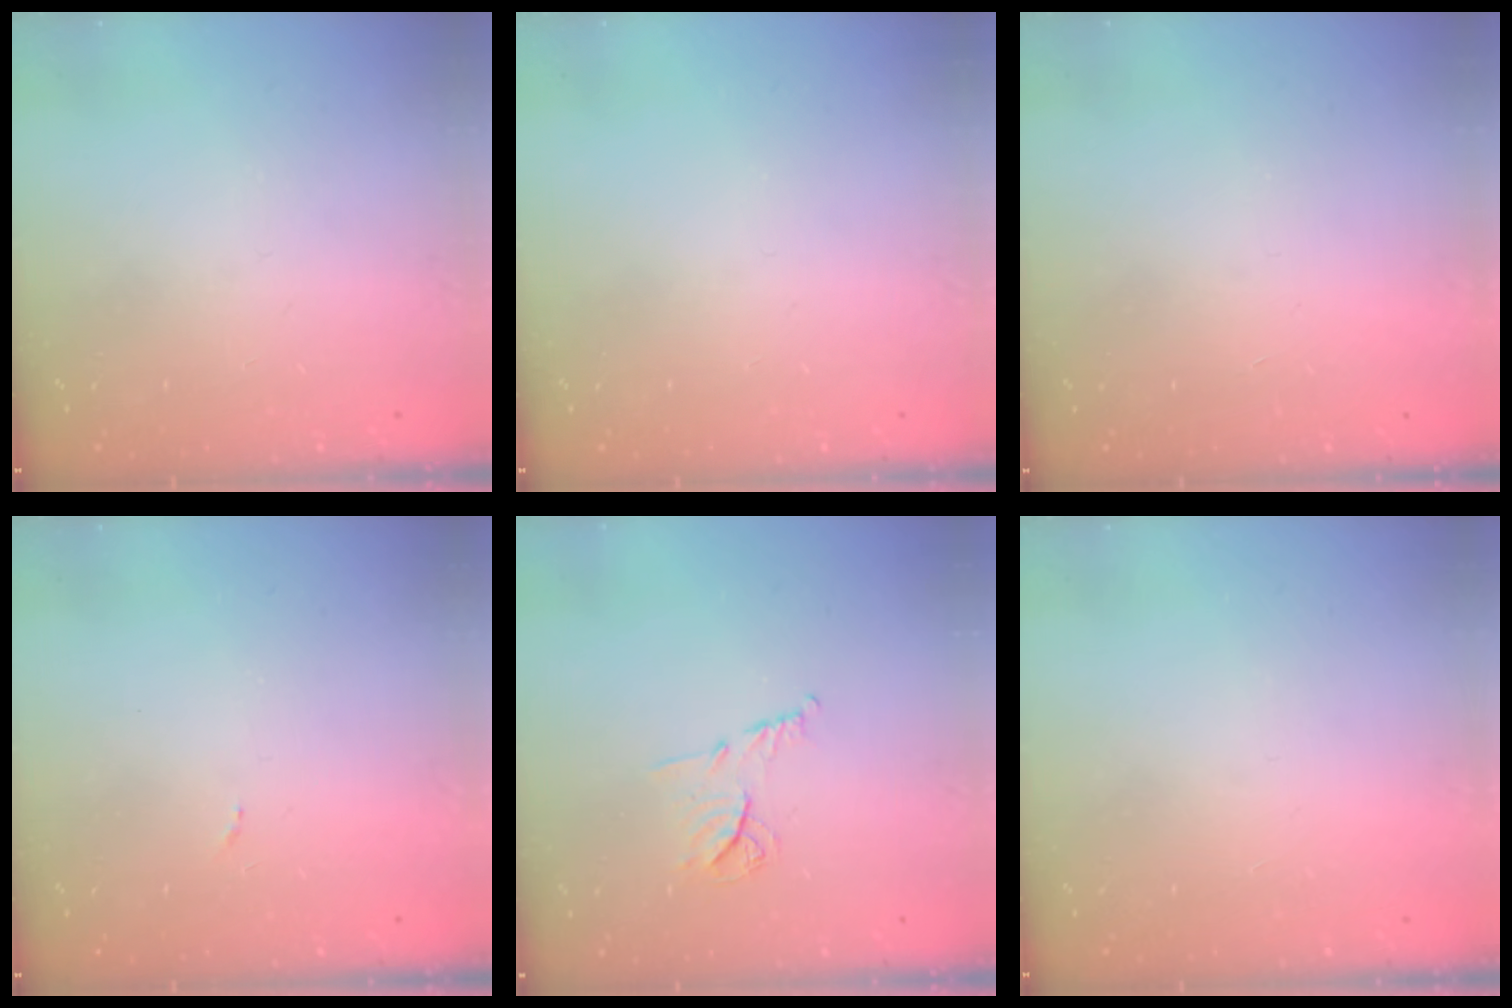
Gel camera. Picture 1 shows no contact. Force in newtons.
{"total": 0.0}
{"total": 1.7, "press": 1.7, "slide": 0.1}
{"total": 4.2, "press": 4.1, "slide": 0.7}
{"total": 7.9, "press": 7.9, "slide": 0.3}
{"total": 1.5, "press": 1.5, "slide": 0.1}